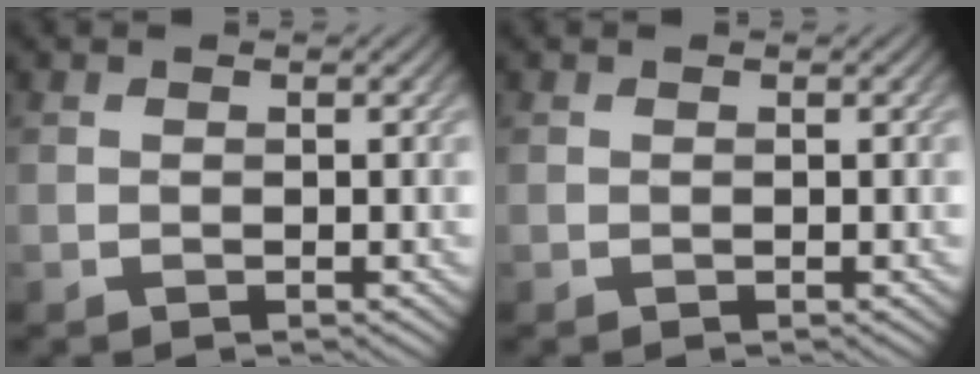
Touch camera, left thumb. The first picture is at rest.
{"total": 0.0}